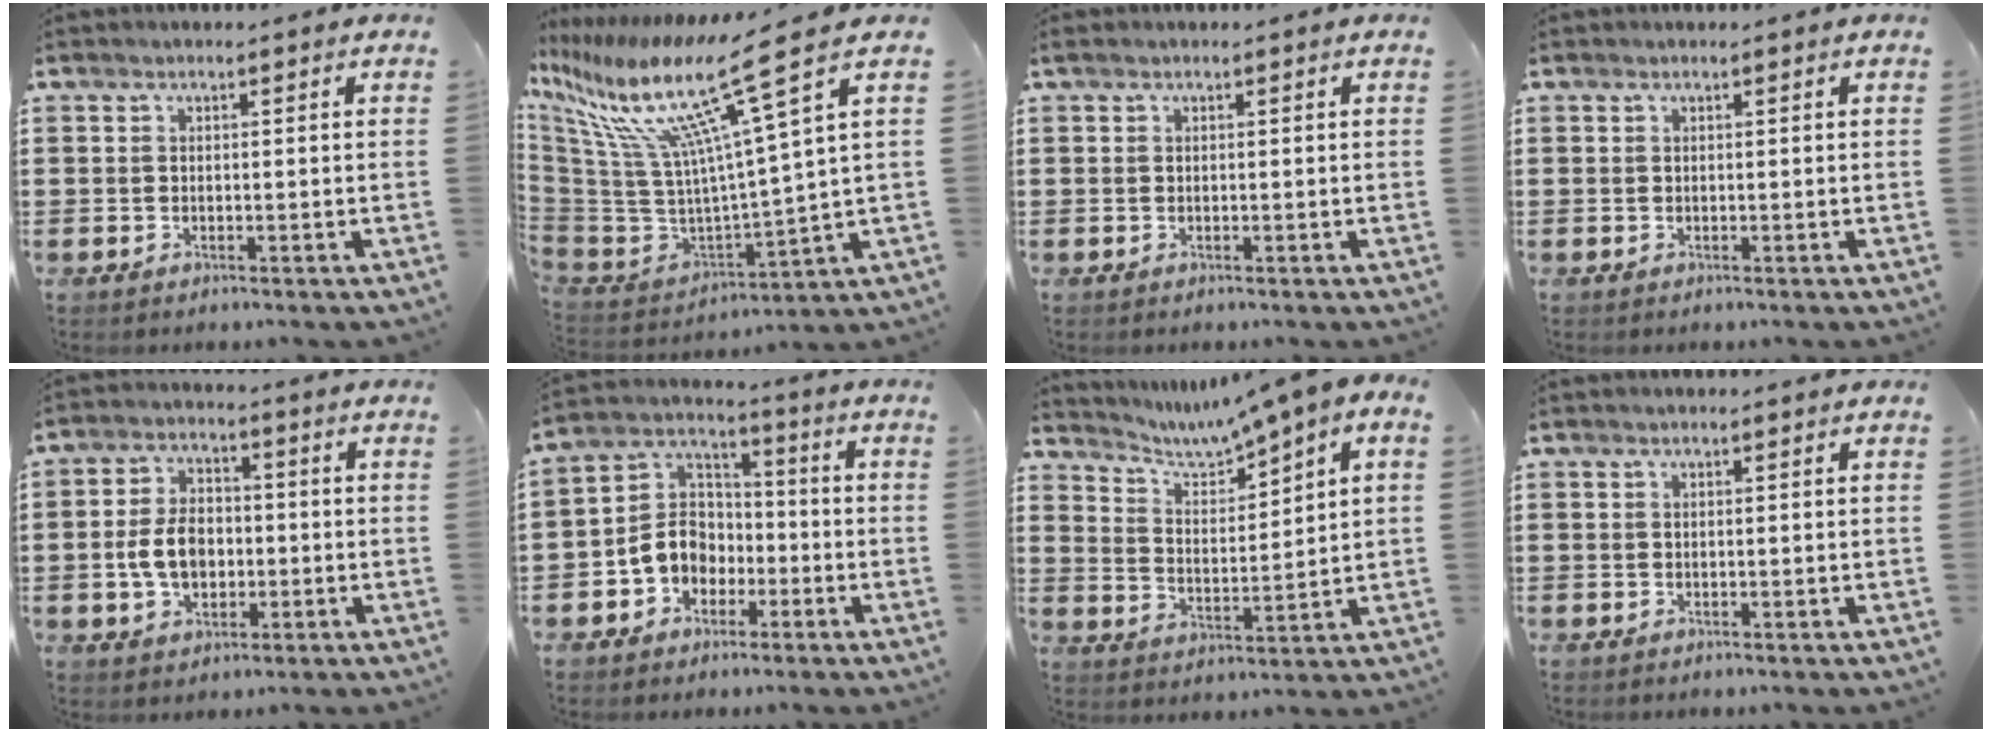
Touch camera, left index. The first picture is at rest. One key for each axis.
{"total": 17.0, "fx": 9.7, "fy": 2.4, "fz": 13.7, "tx": -0.302, "ty": -0.063, "tz": 0.144}
{"total": 0.0}
{"total": 0.0}
{"total": 6.9, "fx": -1.1, "fy": 4.7, "fz": 5.0, "tx": -0.107, "ty": 0.002, "tz": -0.026}
{"total": 7.4, "fx": -2.6, "fy": 6.3, "fz": 2.9, "tx": -0.093, "ty": 0.011, "tz": -0.059}
{"total": 4.8, "fx": 4.3, "fy": 0.2, "fz": 2.1, "tx": -0.065, "ty": -0.029, "tz": 0.063}
{"total": 0.0}